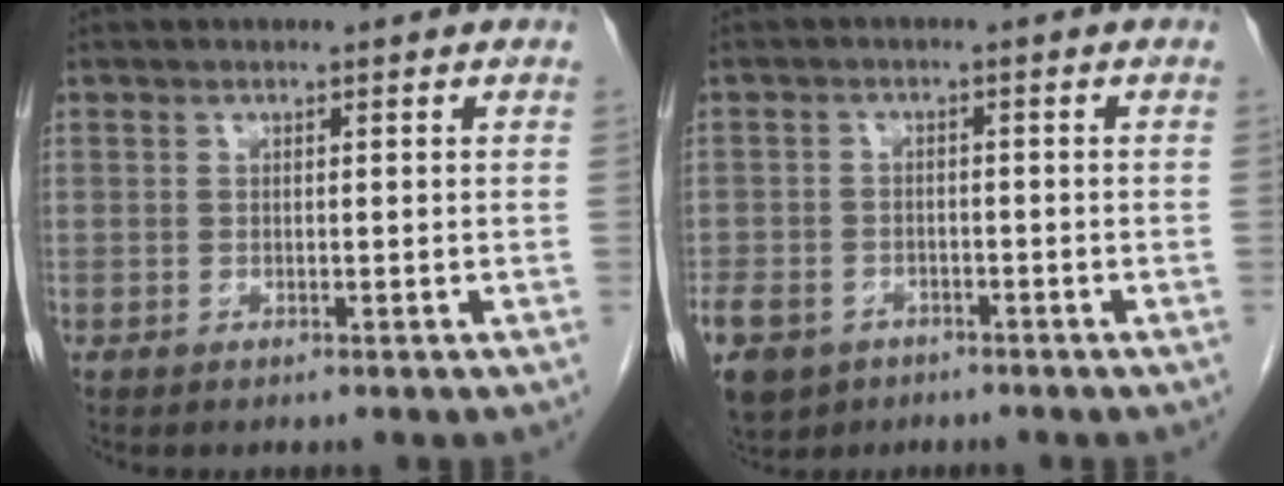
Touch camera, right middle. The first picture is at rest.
{"total": 12.3, "force": [-6.9, 9.1, 4.7], "torque": [-0.146, -0.007, -0.105]}